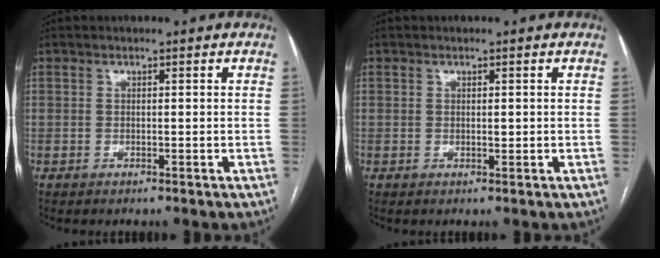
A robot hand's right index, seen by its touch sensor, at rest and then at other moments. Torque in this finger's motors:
{"motor_torque": [0.43, 0.22, 0.04, 0.01]}